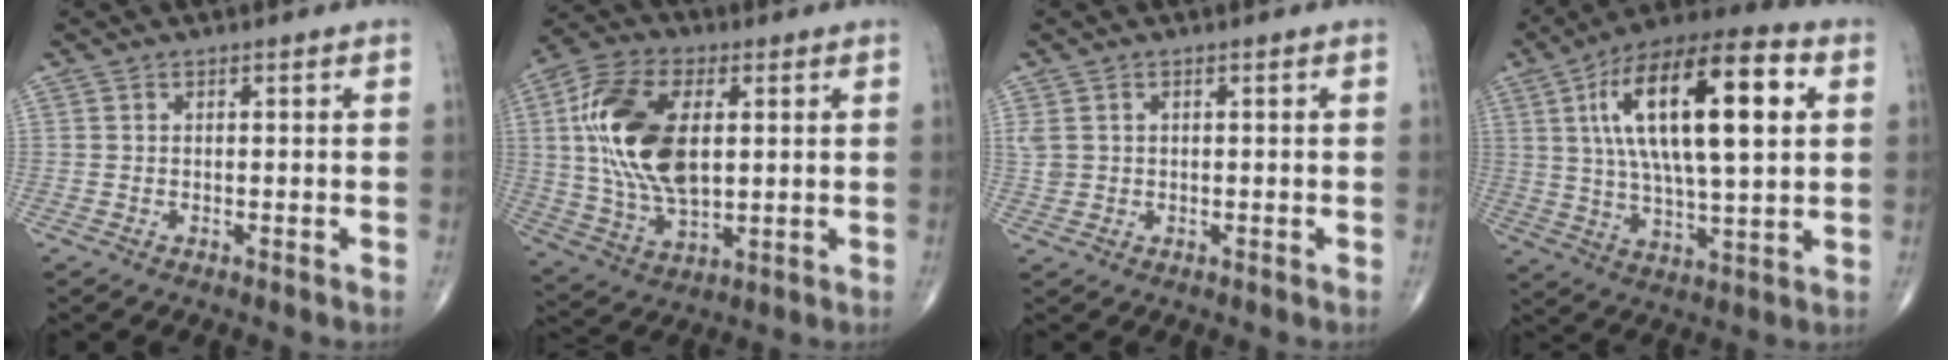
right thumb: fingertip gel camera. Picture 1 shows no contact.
{"total": 19.1, "force": [3.2, 10.5, 15.7], "torque": [-0.308, -0.004, 0.059]}
{"total": 2.4, "force": [0.6, 1.9, 1.4], "torque": [-0.037, 0.006, 0.019]}
{"total": 24.5, "force": [6.3, 8.8, 22.0], "torque": [-0.376, 0.010, 0.097]}